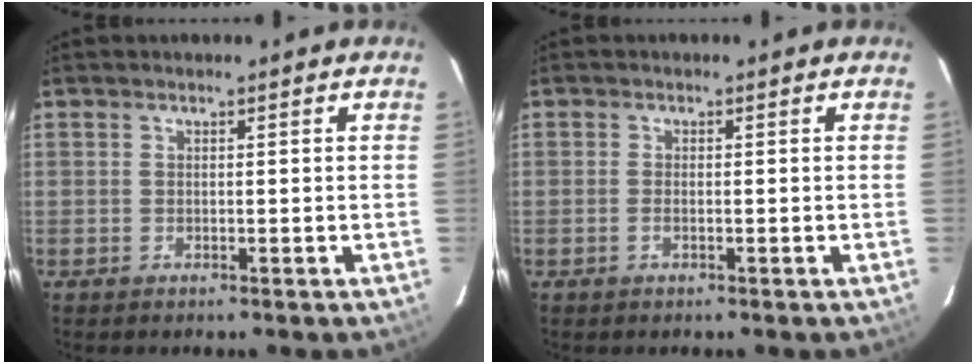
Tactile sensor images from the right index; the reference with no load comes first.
{"total": 1.0, "force": [-0.4, 0.4, 0.9], "torque": [-0.020, 0.000, -0.007]}